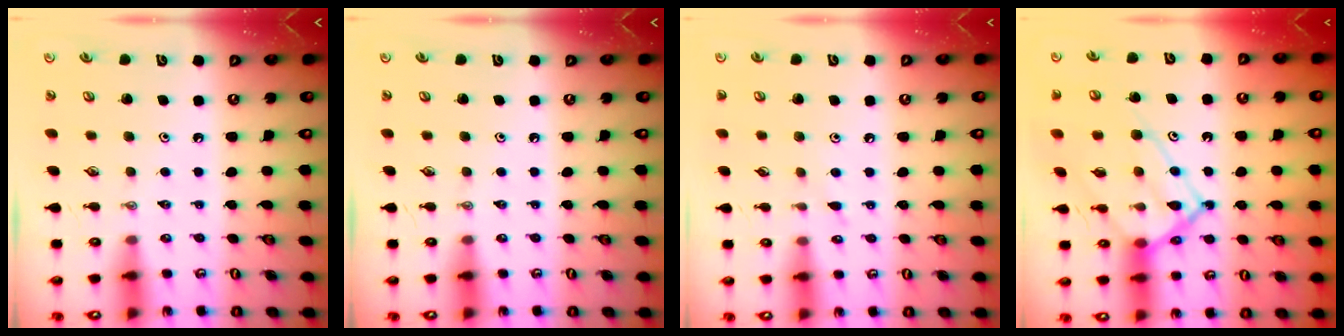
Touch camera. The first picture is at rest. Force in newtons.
{"total": 0.0}
{"total": 3.4, "press": 3.4, "slide": 0.5}
{"total": 17.7, "press": 17.6, "slide": 2.1}